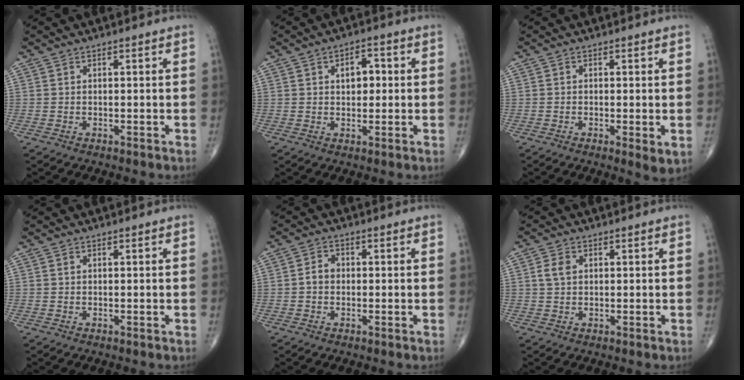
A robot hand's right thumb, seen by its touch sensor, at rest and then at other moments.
{"total": 4.8, "force": [1.0, 3.0, 3.6], "torque": [-0.036, 0.005, 0.012]}
{"total": 3.1, "force": [-0.6, 0.8, 2.9], "torque": [-0.051, -0.011, -0.013]}
{"total": 0.0}
{"total": 2.7, "force": [-0.3, 2.1, 1.7], "torque": [-0.025, 0.012, -0.011]}
{"total": 2.9, "force": [0.7, 2.0, 2.0], "torque": [-0.039, 0.003, 0.013]}